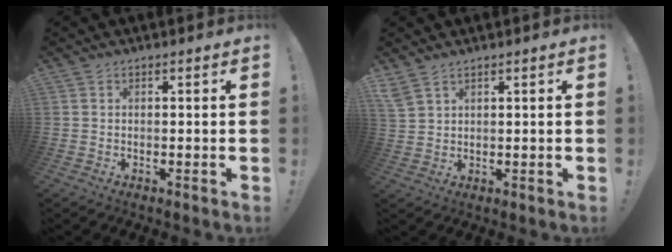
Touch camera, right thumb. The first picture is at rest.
{"total": 4.3, "force": [3.4, 1.7, 2.0], "torque": [-0.043, -0.013, 0.068]}